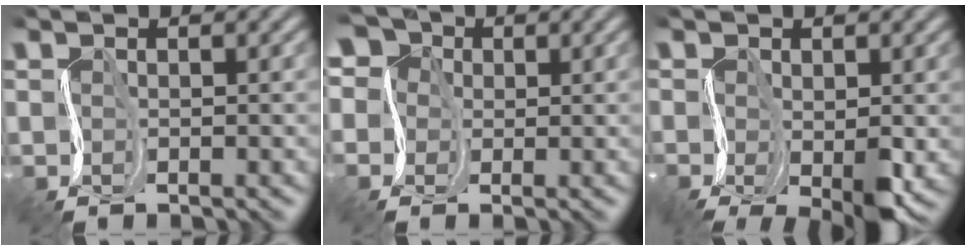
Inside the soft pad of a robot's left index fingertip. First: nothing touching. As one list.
[{"total": 6.2, "force": [1.3, 5.4, 2.8], "torque": [-0.054, 0.030, -0.029]}, {"total": 5.5, "force": [-2.0, 2.3, 4.6], "torque": [-0.081, -0.012, -0.031]}]